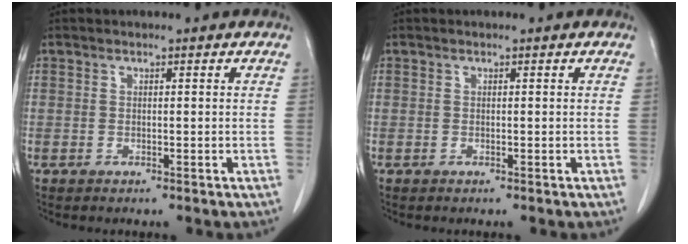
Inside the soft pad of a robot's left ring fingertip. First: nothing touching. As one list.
[{"total": 0.0}]